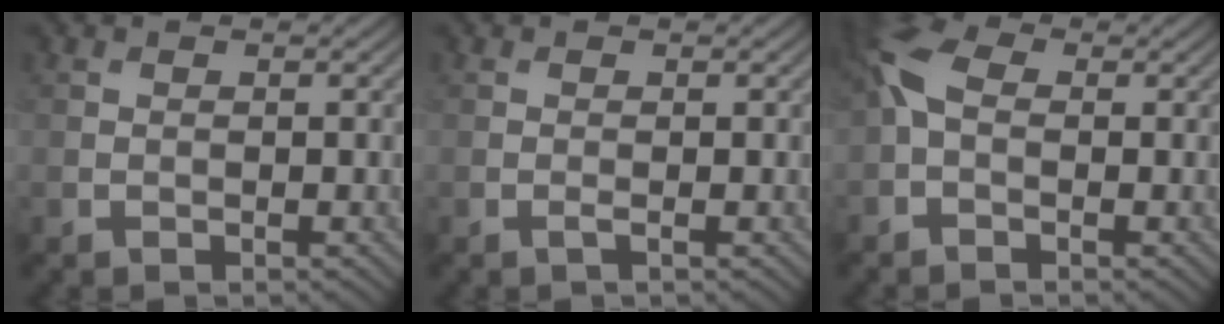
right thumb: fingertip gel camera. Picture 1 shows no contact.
{"total": 0.6, "force": [-0.2, -0.1, 0.5], "torque": [-0.017, 0.002, -0.005]}
{"total": 5.1, "force": [0.0, 3.2, 4.0], "torque": [-0.106, 0.014, -0.015]}